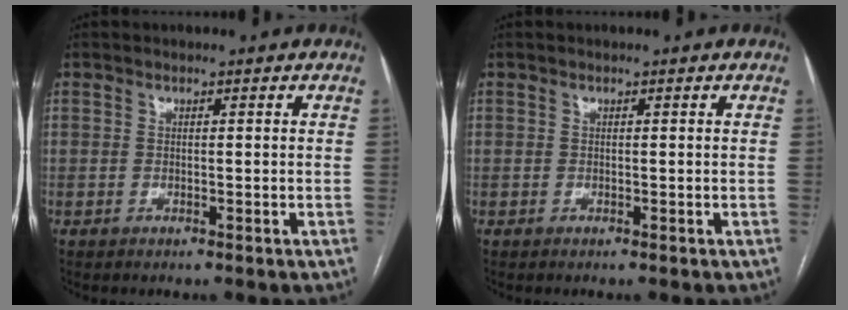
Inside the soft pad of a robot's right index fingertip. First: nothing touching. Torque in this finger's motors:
{"motor_torque": [0.07, 0.03, 0.02, 0.01]}